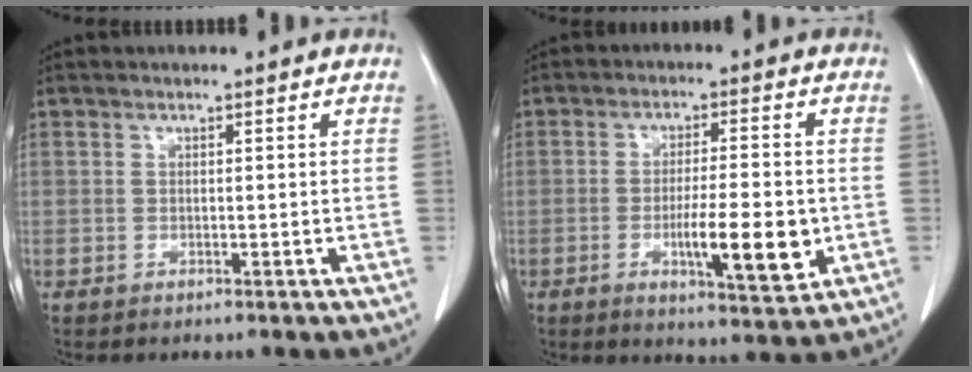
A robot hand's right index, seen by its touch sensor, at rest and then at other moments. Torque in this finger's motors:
{"motor_torque": [0.70, 0.39, 0.21, 0.06]}